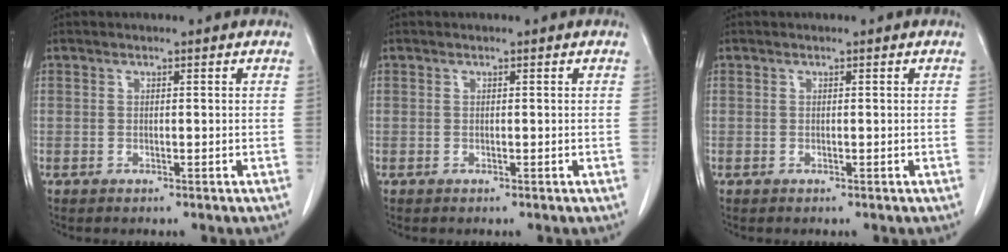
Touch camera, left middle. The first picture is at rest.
{"total": 0.0}
{"total": 0.0}